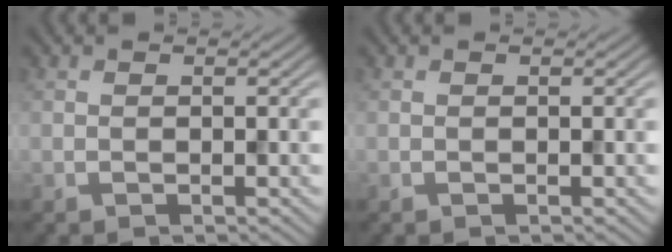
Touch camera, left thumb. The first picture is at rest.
{"total": 0.0}